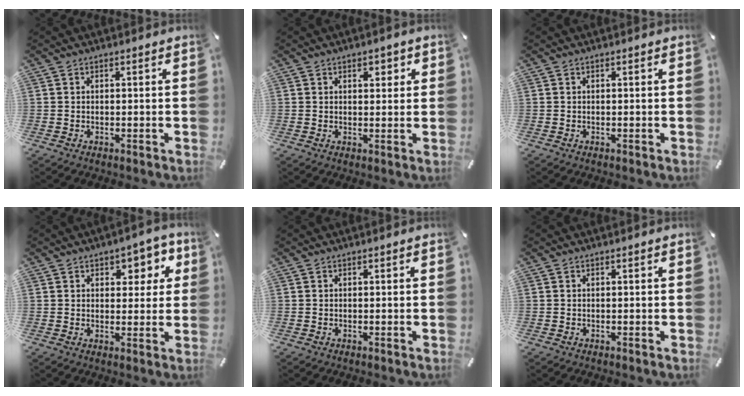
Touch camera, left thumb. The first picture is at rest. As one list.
[{"total": 2.4, "force": [1.1, 1.5, 1.5], "torque": [-0.015, 0.001, 0.013]}, {"total": 0.0}, {"total": 6.3, "force": [2.9, 4.4, 3.6], "torque": [-0.027, -0.013, 0.040]}, {"total": 0.0}, {"total": 0.0}]